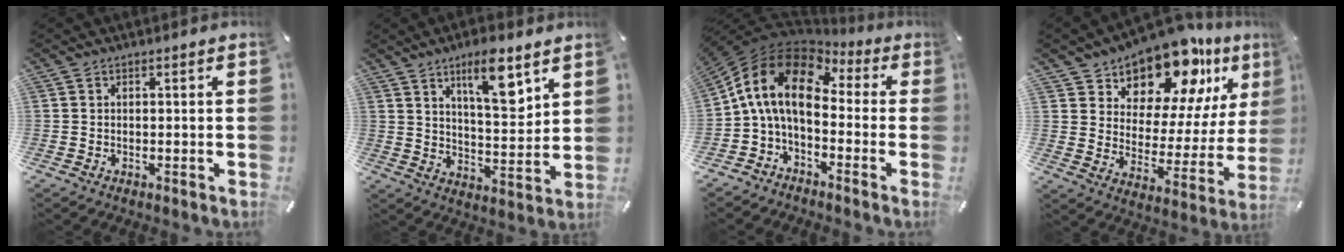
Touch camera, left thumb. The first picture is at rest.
{"total": 12.2, "force": [7.7, 3.8, 8.6], "torque": [-0.128, -0.048, 0.128]}
{"total": 13.2, "force": [0.3, 8.4, 10.1], "torque": [-0.226, 0.009, -0.004]}
{"total": 16.2, "force": [13.6, 7.2, 5.0], "torque": [-0.087, -0.130, 0.236]}